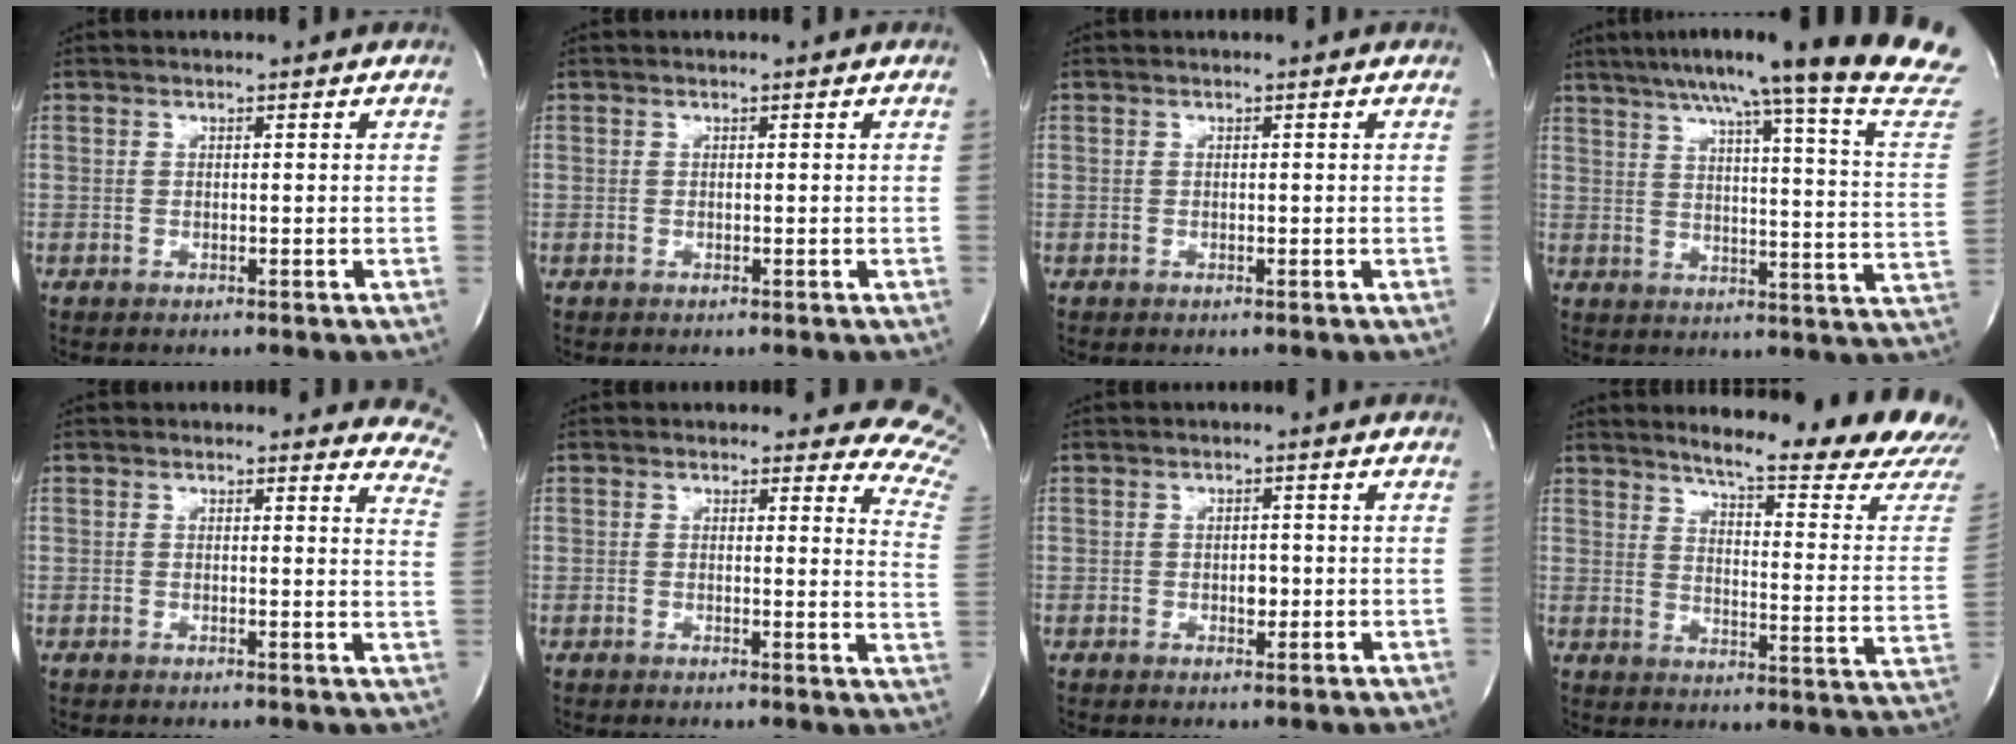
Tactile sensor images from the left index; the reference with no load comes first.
{"total": 0.0}
{"total": 0.0}
{"total": 26.7, "force": [21.9, -1.4, 15.1], "torque": [-0.206, -0.058, 0.275]}
{"total": 9.3, "force": [8.5, 2.8, 2.5], "torque": [0.008, -0.037, 0.050]}
{"total": 9.8, "force": [9.3, 2.6, 1.6], "torque": [0.023, -0.076, 0.050]}
{"total": 1.7, "force": [-0.3, 1.0, 1.3], "torque": [-0.018, 0.002, -0.002]}
{"total": 20.9, "force": [19.1, -0.3, 8.4], "torque": [-0.121, -0.110, 0.228]}